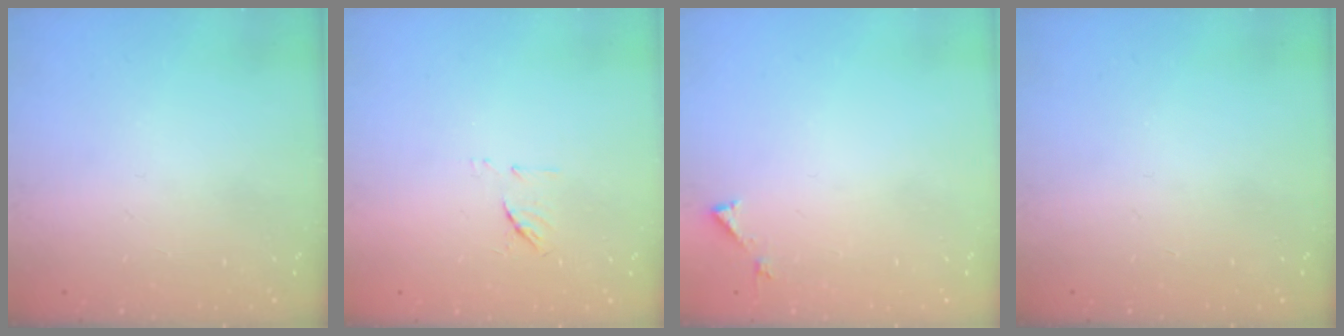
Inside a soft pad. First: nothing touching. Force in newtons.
{"total": 6.8, "press": 6.6, "slide": 1.2}
{"total": 3.0, "press": 3.0, "slide": 0.2}
{"total": 0.0}